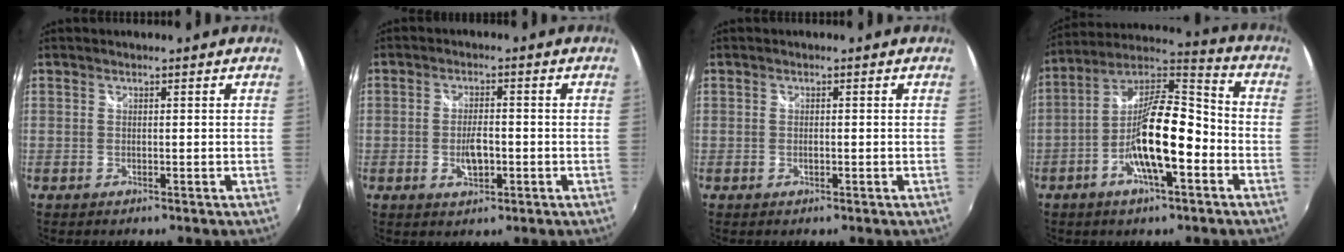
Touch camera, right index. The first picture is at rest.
{"total": 4.6, "force": [-1.3, 2.1, 3.9], "torque": [-0.076, -0.002, -0.021]}
{"total": 0.8, "force": [-0.3, 0.4, 0.6], "torque": [-0.012, 0.000, -0.006]}
{"total": 15.6, "force": [-5.2, 4.5, 14.0], "torque": [-0.262, 0.007, -0.101]}